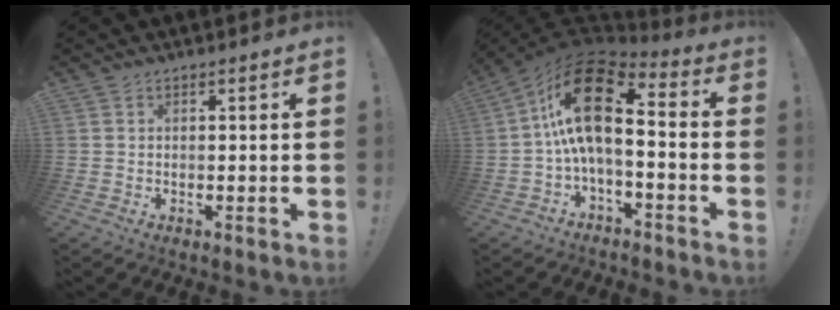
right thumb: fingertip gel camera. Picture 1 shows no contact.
{"total": 17.7, "force": [2.9, 8.3, 15.4], "torque": [-0.289, -0.003, 0.055]}